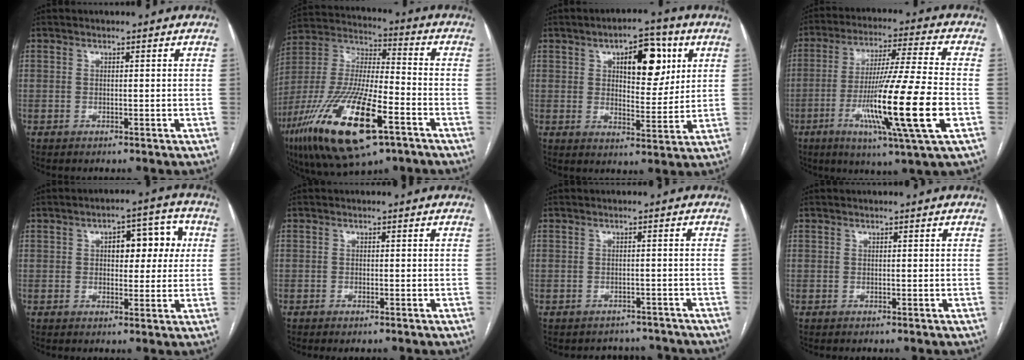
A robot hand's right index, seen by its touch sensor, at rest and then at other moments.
{"total": 23.3, "force": [-11.3, 5.8, 19.5], "torque": [-0.420, -0.041, -0.196]}
{"total": 10.4, "force": [4.1, 4.4, 8.6], "torque": [-0.120, 0.014, 0.063]}
{"total": 18.8, "force": [-5.2, -0.9, 18.0], "torque": [-0.327, -0.026, -0.096]}
{"total": 7.7, "force": [1.7, 3.8, 6.5], "torque": [-0.077, 0.029, 0.024]}
{"total": 0.8, "force": [-0.6, 0.1, 0.5], "torque": [-0.009, -0.001, -0.007]}
{"total": 5.2, "force": [-4.7, 2.2, -0.5], "torque": [0.013, 0.020, -0.051]}
{"total": 0.0}